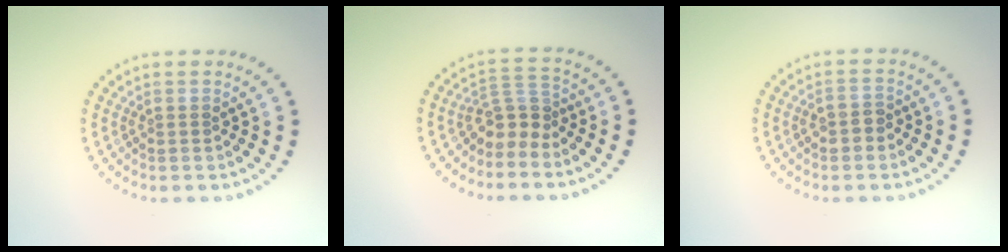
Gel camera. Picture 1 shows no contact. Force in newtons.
{"total": 2.8, "press": 2.0, "slide": 2.0}
{"total": 1.7, "press": 1.7, "slide": 0.3}